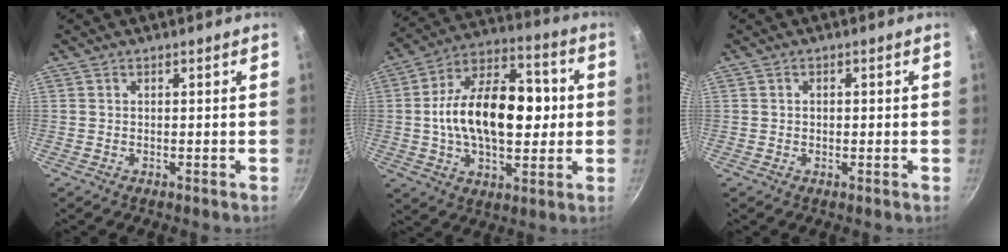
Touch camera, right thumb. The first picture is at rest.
{"total": 22.1, "force": [0.5, 13.3, 17.6], "torque": [-0.254, 0.031, -0.003]}
{"total": 0.9, "force": [0.0, 0.8, 0.5], "torque": [-0.005, 0.005, -0.001]}